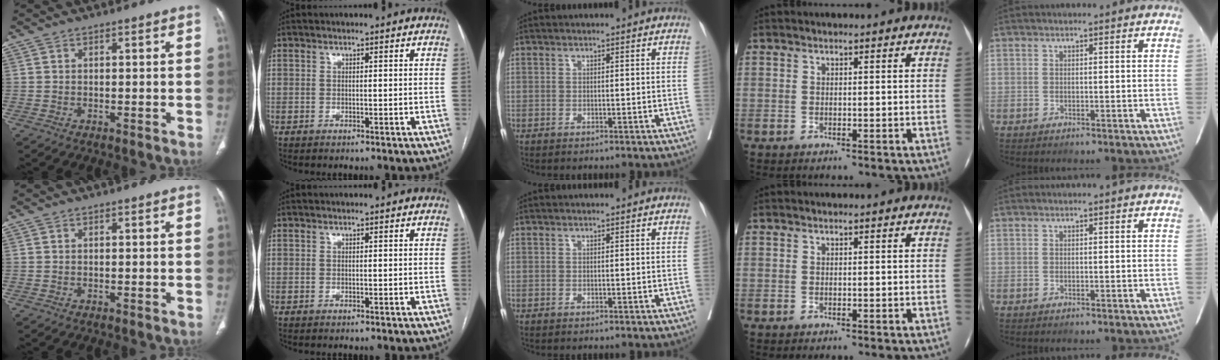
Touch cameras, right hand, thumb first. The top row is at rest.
{}